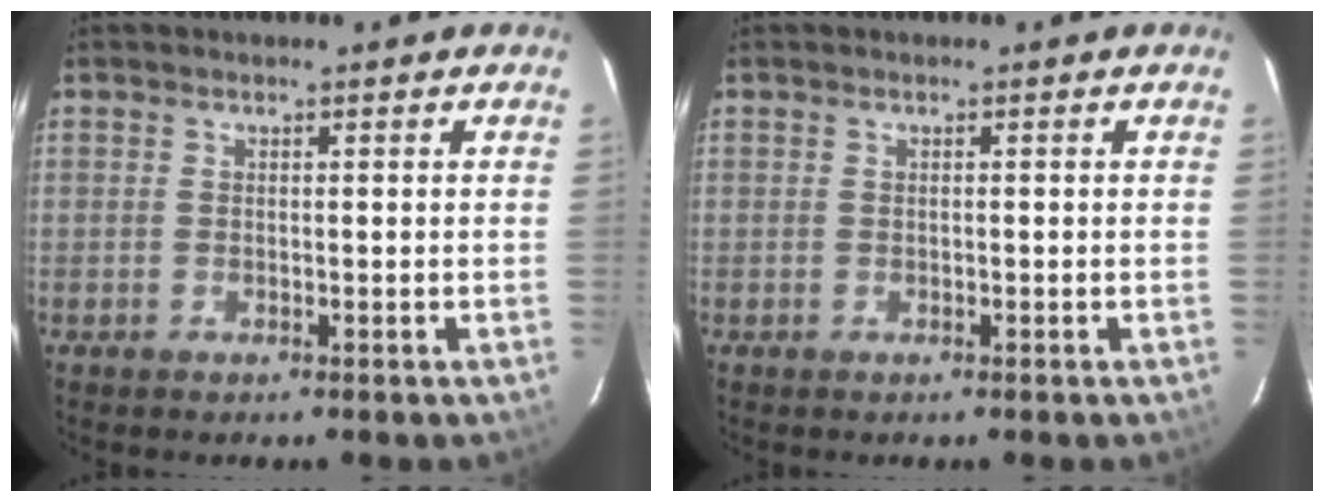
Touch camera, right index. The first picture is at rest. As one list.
[{"total": 0.0}]